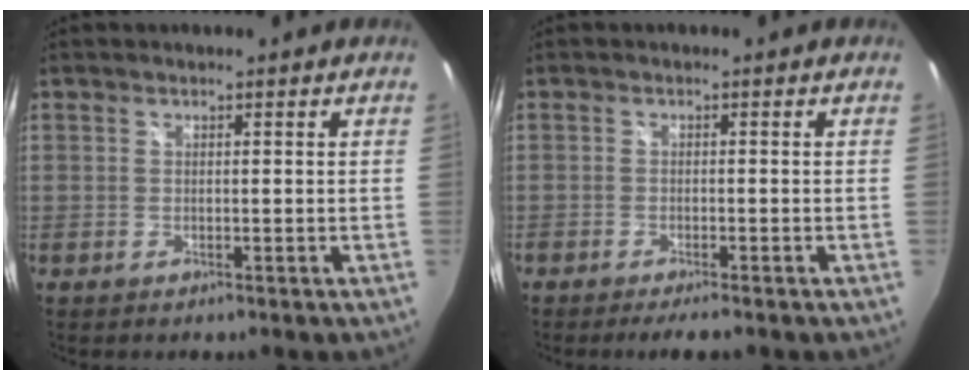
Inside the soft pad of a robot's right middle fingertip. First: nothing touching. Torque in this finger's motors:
{"motor_torque": [1.08, -1.05, 0.29, 0.21]}